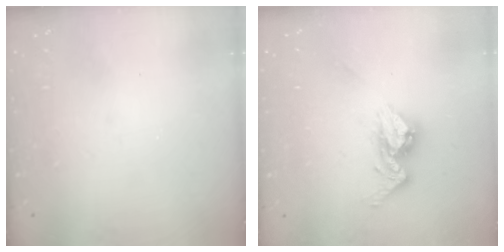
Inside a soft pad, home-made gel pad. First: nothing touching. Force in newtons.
{"total": 10.6, "press": 10.6, "slide": 1.0}